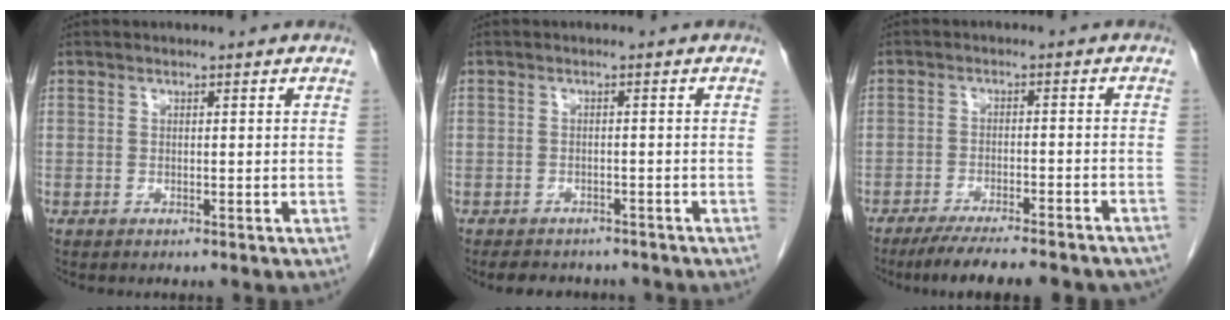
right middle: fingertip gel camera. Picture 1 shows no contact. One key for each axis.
{"total": 5.8, "fx": -5.1, "fy": 2.5, "fz": 1.5, "tx": -0.023, "ty": -0.001, "tz": -0.062}
{"total": 15.0, "fx": -13.0, "fy": 2.3, "fz": 7.1, "tx": -0.094, "ty": -0.014, "tz": -0.175}